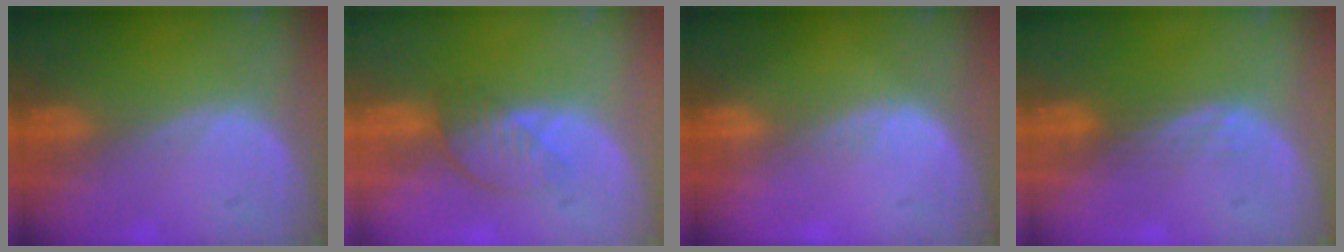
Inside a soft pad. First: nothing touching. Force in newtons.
{"total": 4.0, "press": 3.7, "slide": 1.6}
{"total": 1.5, "press": 1.0, "slide": 1.1}
{"total": 1.8, "press": 1.7, "slide": 0.2}